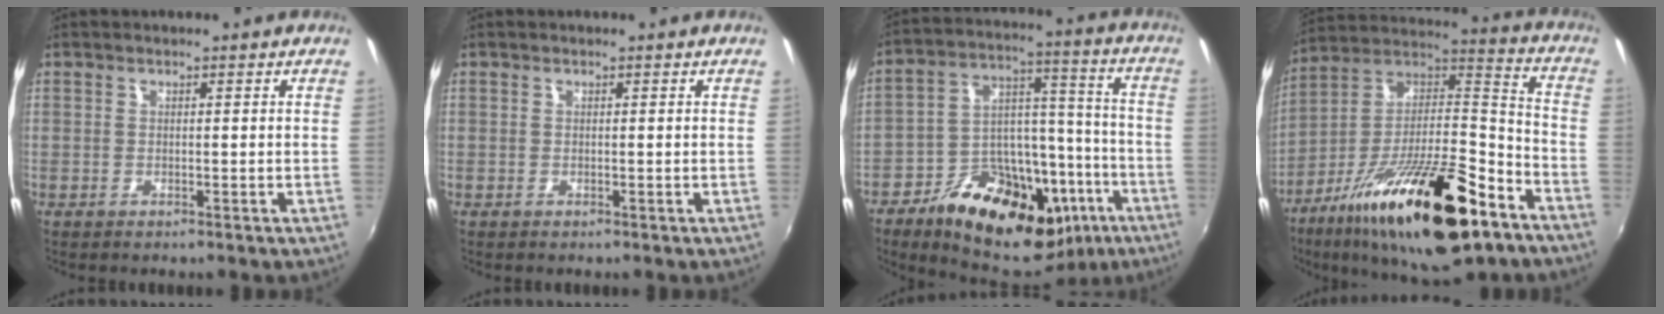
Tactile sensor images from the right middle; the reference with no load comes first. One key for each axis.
{"total": 0.0}
{"total": 25.4, "fx": -14.0, "fy": 13.6, "fz": 16.3, "tx": -0.279, "ty": 0.023, "tz": -0.195}
{"total": 27.5, "fx": -15.7, "fy": 8.8, "fz": 20.9, "tx": -0.350, "ty": -0.011, "tz": -0.255}